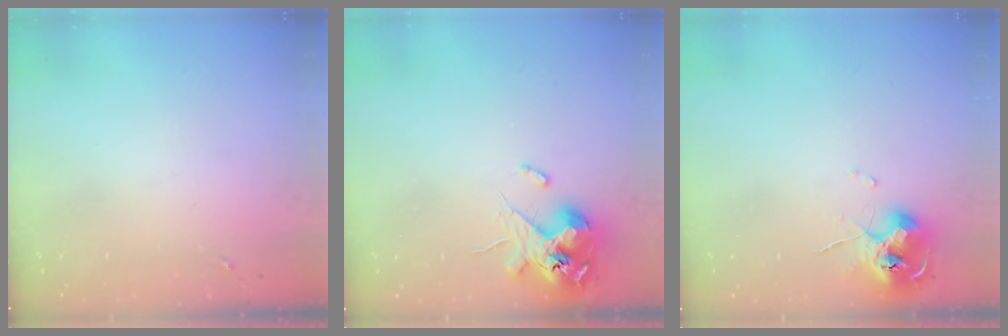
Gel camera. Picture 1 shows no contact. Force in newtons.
{"total": 12.1, "press": 11.9, "slide": 2.2}
{"total": 10.1, "press": 9.9, "slide": 1.5}